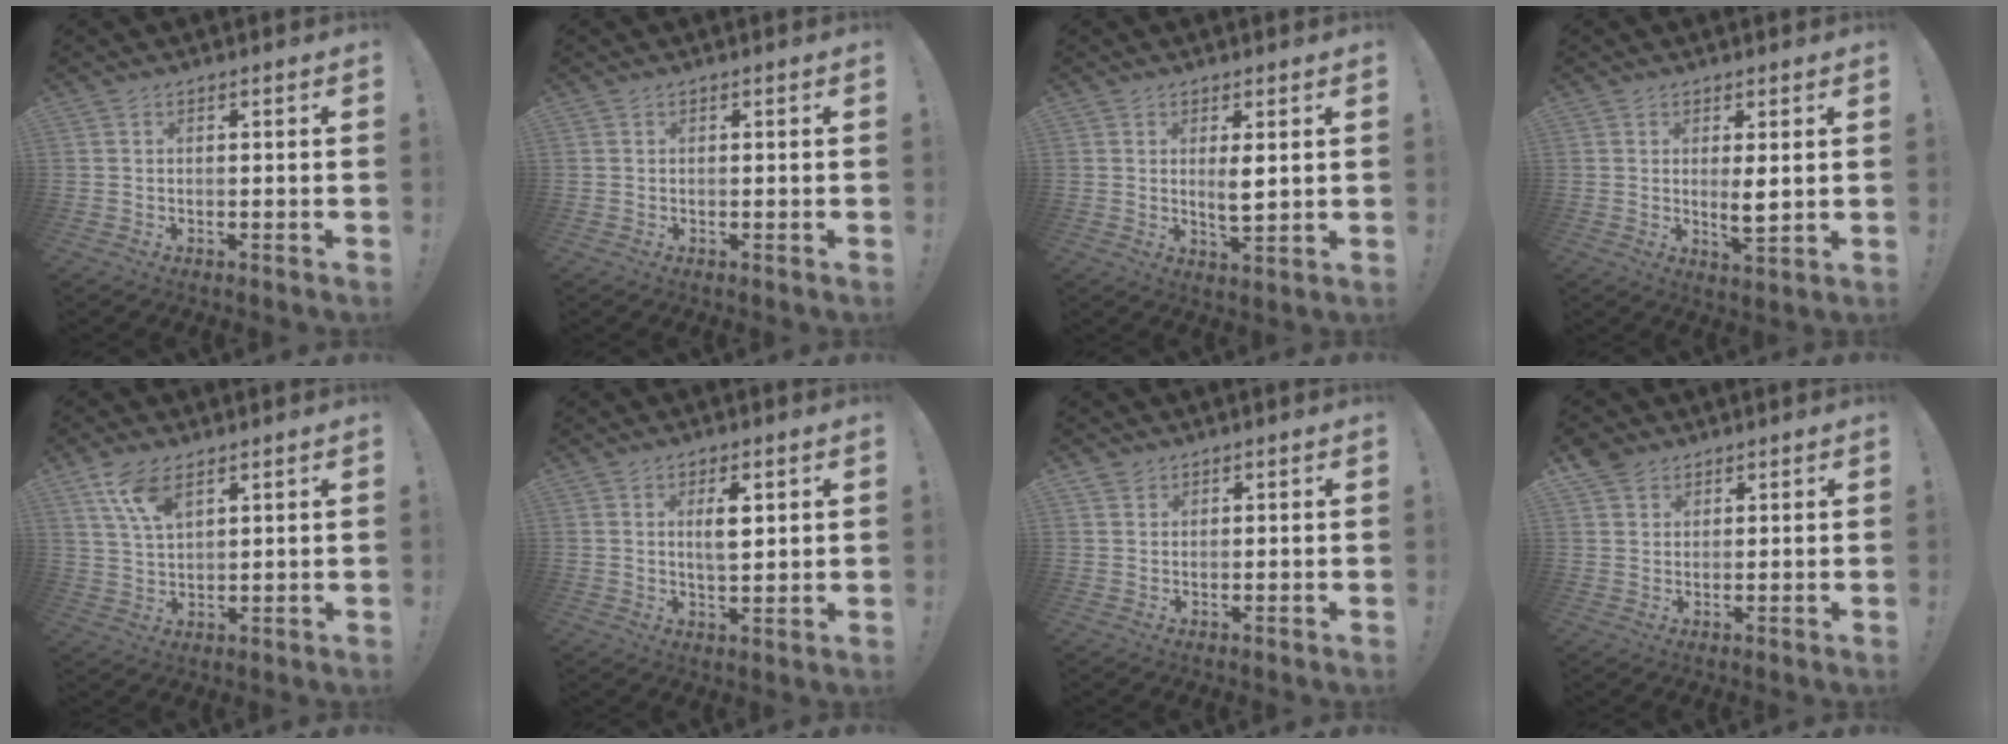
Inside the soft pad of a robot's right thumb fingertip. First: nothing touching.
{"total": 0.0}
{"total": 4.5, "force": [1.4, 1.2, 4.2], "torque": [-0.068, -0.017, 0.018]}
{"total": 4.6, "force": [1.0, 1.1, 4.4], "torque": [-0.067, -0.019, 0.014]}
{"total": 8.4, "force": [5.4, 3.6, 5.4], "torque": [-0.102, -0.019, 0.101]}
{"total": 5.8, "force": [2.3, 2.2, 4.8], "torque": [-0.080, -0.009, 0.036]}
{"total": 1.9, "force": [1.5, 1.1, 0.1], "torque": [0.004, -0.008, 0.028]}
{"total": 4.4, "force": [3.2, 2.9, 0.8], "torque": [-0.013, -0.016, 0.061]}